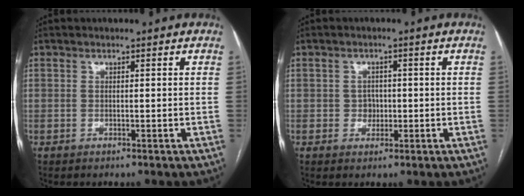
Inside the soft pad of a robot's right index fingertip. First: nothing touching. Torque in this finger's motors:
{"motor_torque": [0.15, -0.01, -0.02, 0.00]}